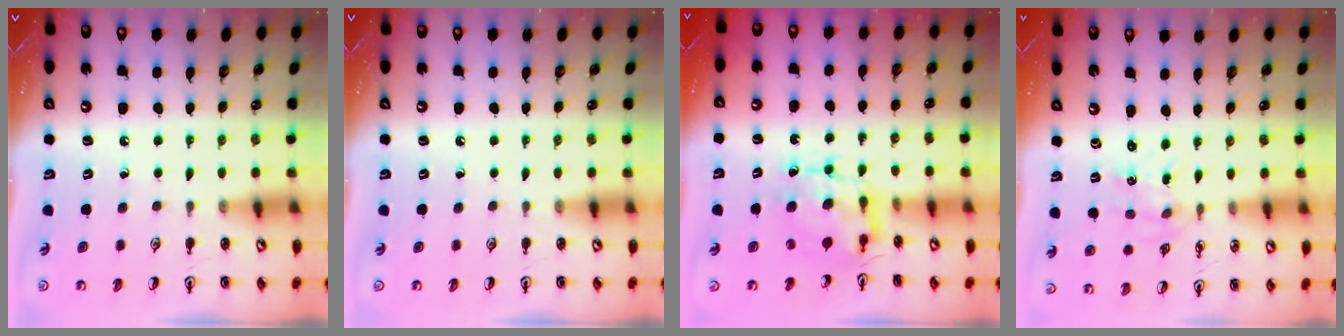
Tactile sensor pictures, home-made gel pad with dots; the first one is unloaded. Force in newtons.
{"total": 0.0}
{"total": 6.8, "press": 6.8, "slide": 0.5}
{"total": 1.0, "press": 0.9, "slide": 0.2}